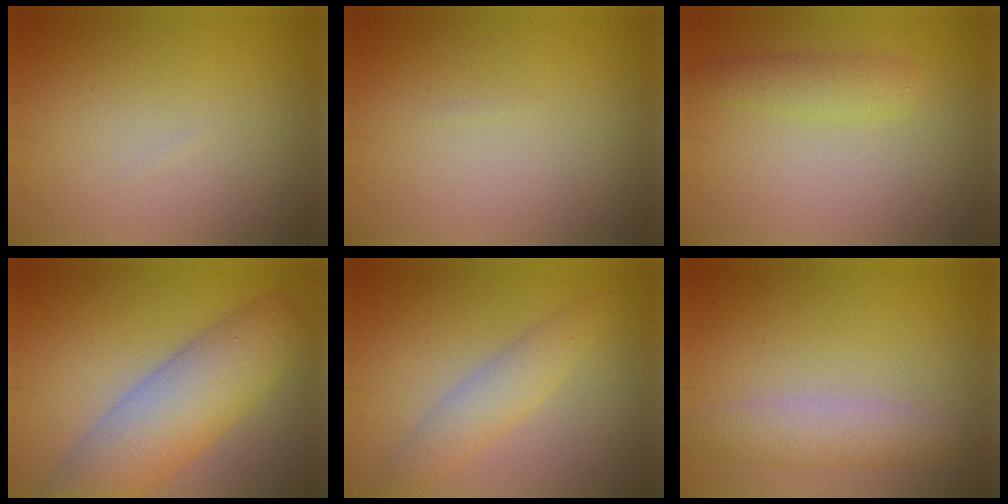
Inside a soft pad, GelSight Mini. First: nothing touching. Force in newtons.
{"total": 0.0}
{"total": 2.2, "press": 2.2, "slide": 0.1}
{"total": 8.1, "press": 8.1, "slide": 0.4}
{"total": 2.9, "press": 2.9, "slide": 0.1}
{"total": 3.4, "press": 3.4, "slide": 0.2}